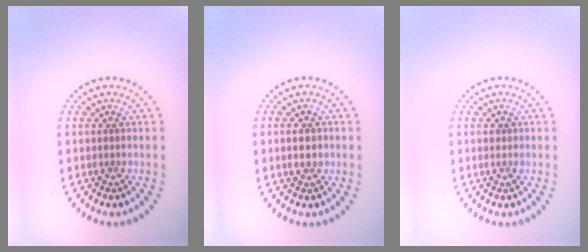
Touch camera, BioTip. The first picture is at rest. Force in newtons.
{"total": 2.1, "press": 2.1, "slide": 0.0}
{"total": 0.7, "press": 0.7, "slide": 0.1}